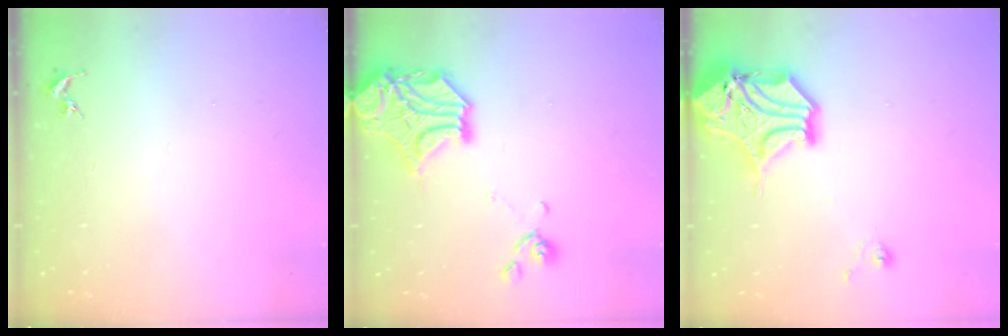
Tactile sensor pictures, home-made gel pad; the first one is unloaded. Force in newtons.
{"total": 15.9, "press": 15.6, "slide": 2.9}
{"total": 16.5, "press": 16.3, "slide": 2.5}